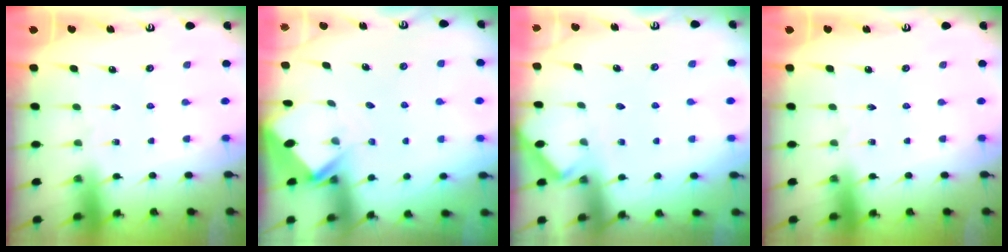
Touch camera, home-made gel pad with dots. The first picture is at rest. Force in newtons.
{"total": 2.7, "press": 2.7, "slide": 0.2}
{"total": 2.3, "press": 2.3, "slide": 0.3}
{"total": 0.0}